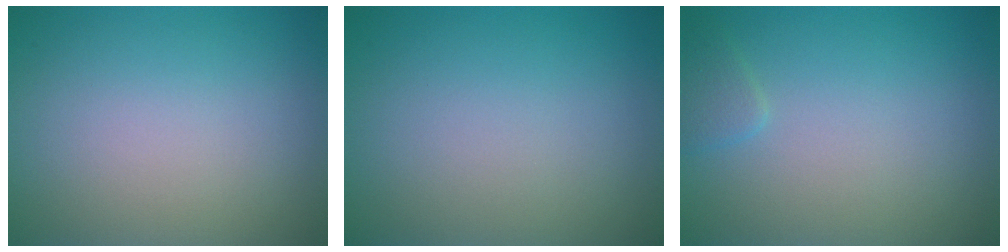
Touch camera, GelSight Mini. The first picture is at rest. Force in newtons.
{"total": 0.0}
{"total": 1.0, "press": 1.0, "slide": 0.0}